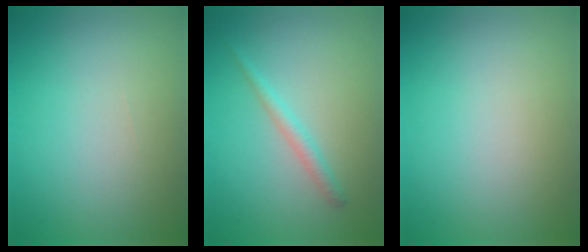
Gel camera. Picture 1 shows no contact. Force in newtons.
{"total": 1.4, "press": 1.4, "slide": 0.1}
{"total": 0.0}